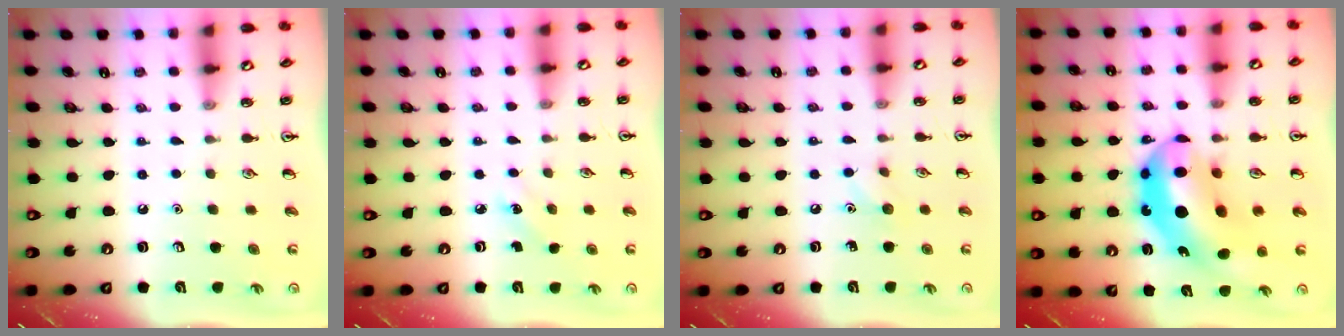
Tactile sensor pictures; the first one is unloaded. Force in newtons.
{"total": 3.1, "press": 2.9, "slide": 1.1}
{"total": 5.0, "press": 4.7, "slide": 1.6}
{"total": 16.3, "press": 15.5, "slide": 5.1}